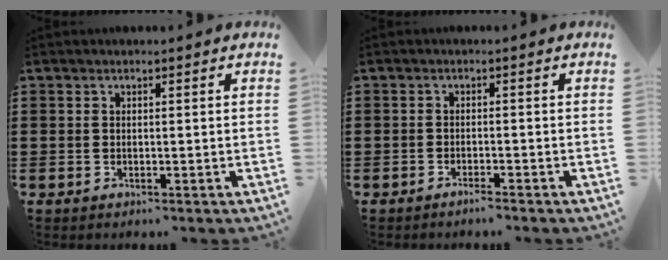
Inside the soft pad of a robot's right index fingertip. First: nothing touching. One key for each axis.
{"total": 1.2, "fx": -1.1, "fy": -0.1, "fz": 0.5, "tx": -0.009, "ty": -0.001, "tz": -0.021}